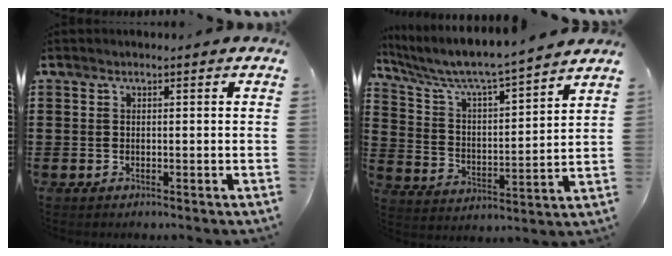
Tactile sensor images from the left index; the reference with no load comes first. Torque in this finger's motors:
{"motor_torque": [2.14, 0.00, 0.33, 0.16]}